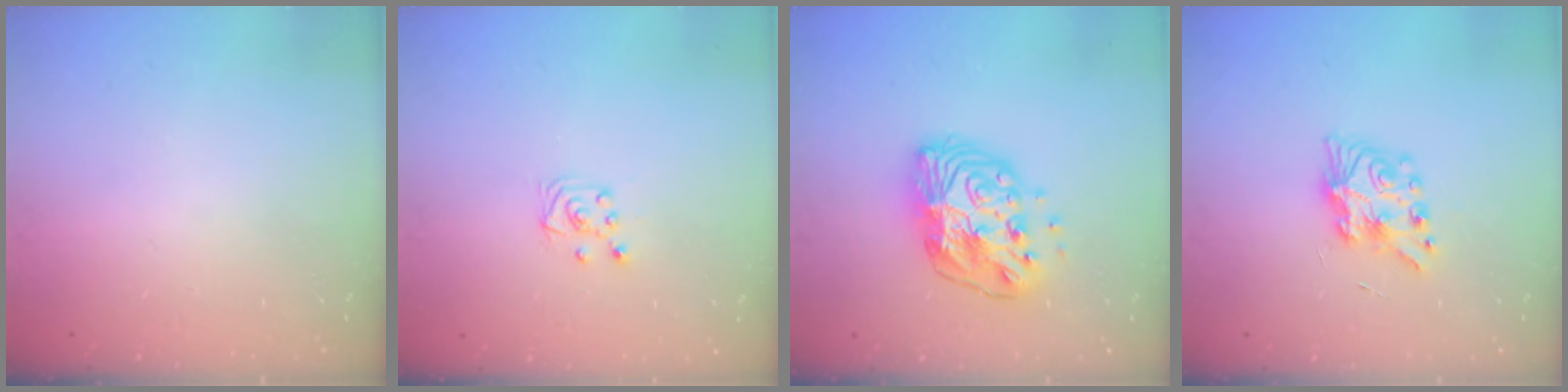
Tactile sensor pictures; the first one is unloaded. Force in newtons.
{"total": 4.5, "press": 4.5, "slide": 0.5}
{"total": 14.1, "press": 14.1, "slide": 1.2}
{"total": 8.3, "press": 8.2, "slide": 0.2}